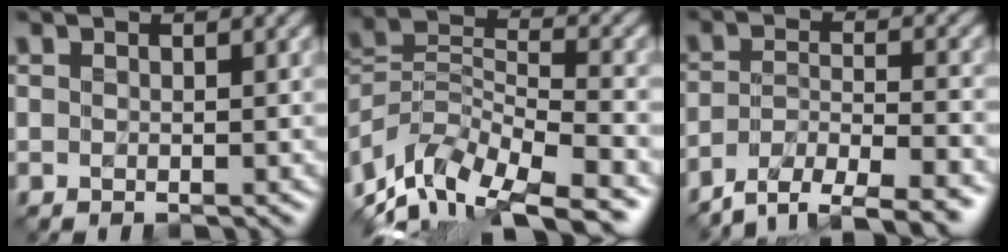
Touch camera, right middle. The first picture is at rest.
{"total": 11.7, "force": [-9.7, 4.2, 5.0], "torque": [-0.094, 0.003, -0.161]}
{"total": 6.5, "force": [-5.5, 1.6, 3.1], "torque": [-0.054, -0.003, -0.092]}